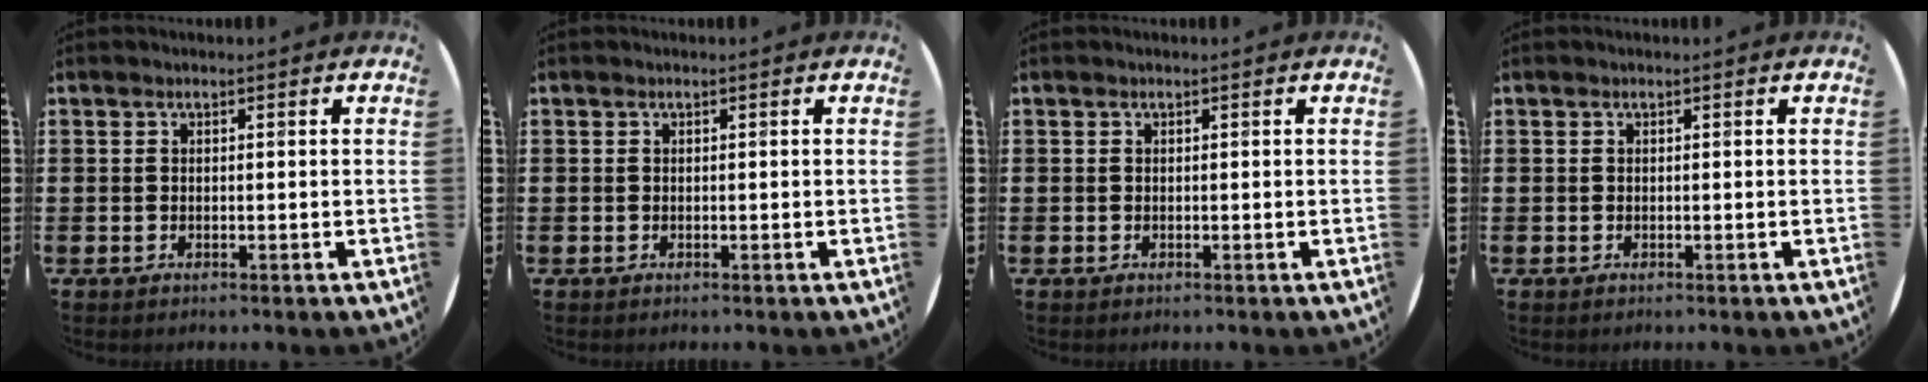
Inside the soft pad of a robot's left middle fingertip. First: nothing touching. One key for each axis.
{"total": 0.0}
{"total": 0.0}
{"total": 0.0}